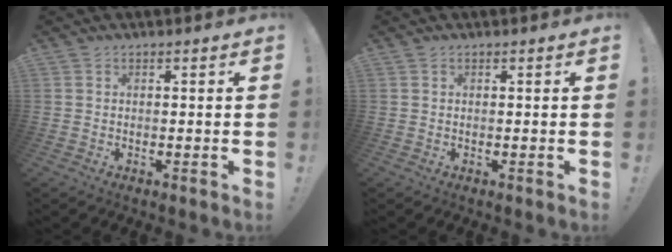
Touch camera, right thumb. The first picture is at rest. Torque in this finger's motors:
{"motor_torque": [0.04, 0.09, 0.09, -0.36, 0.03]}